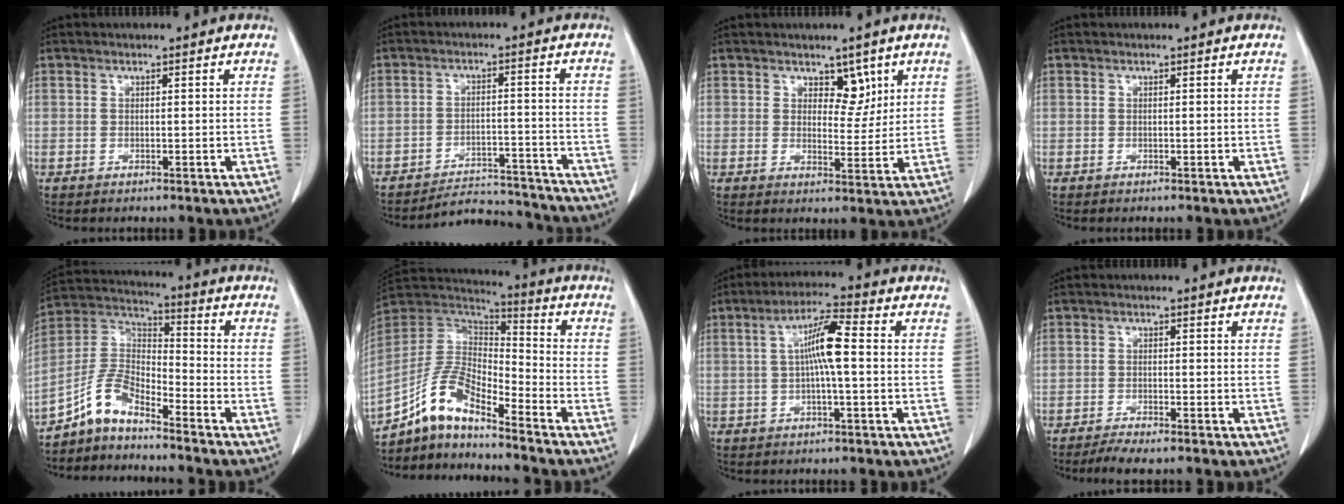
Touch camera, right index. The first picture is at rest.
{"total": 10.5, "force": [-10.3, 1.7, 0.2], "torque": [0.009, 0.022, -0.141]}
{"total": 4.1, "force": [2.5, 2.3, 2.4], "torque": [-0.024, -0.005, 0.038]}
{"total": 0.0}
{"total": 8.3, "force": [-6.7, 2.7, 4.1], "torque": [-0.094, 0.025, -0.135]}
{"total": 11.6, "force": [-9.1, 2.9, 6.7], "torque": [-0.145, 0.025, -0.174]}
{"total": 6.9, "force": [0.3, 0.6, 6.9], "torque": [-0.130, 0.015, 0.001]}
{"total": 4.0, "force": [-3.3, 0.4, 2.2], "torque": [-0.037, -0.007, -0.053]}